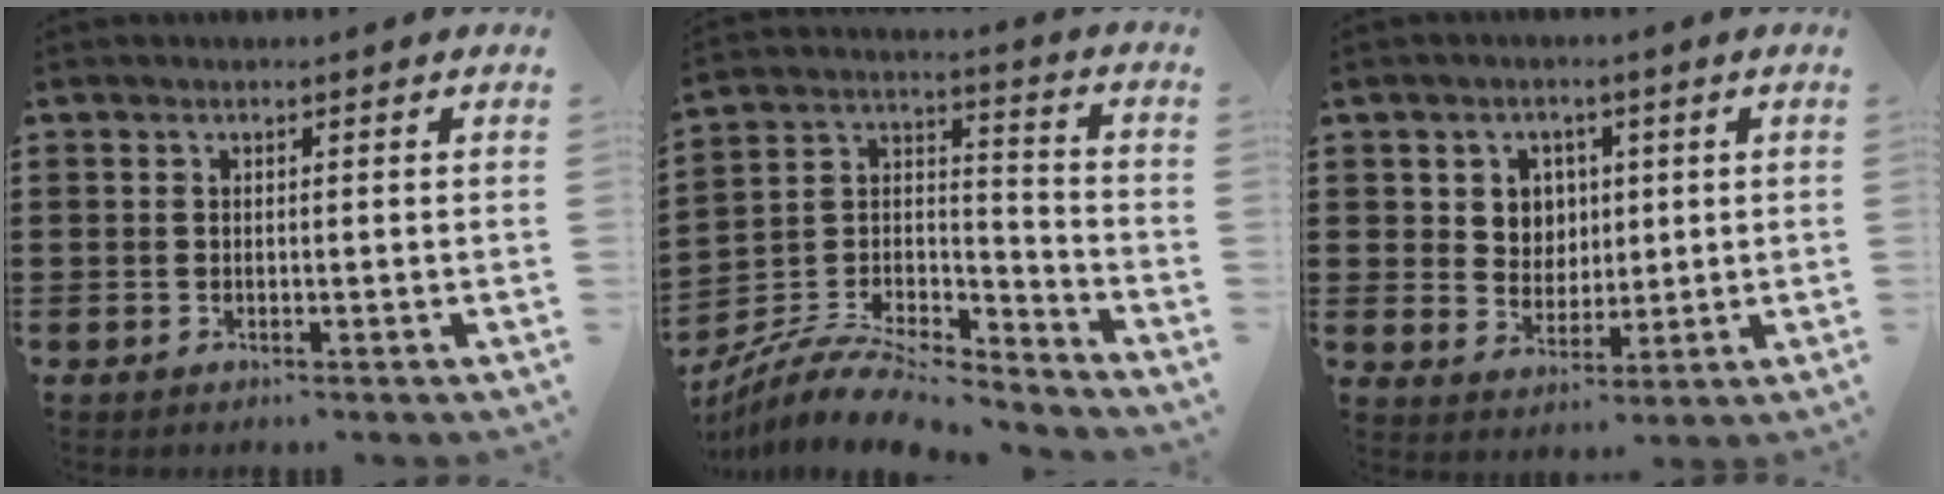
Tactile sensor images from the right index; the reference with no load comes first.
{"total": 8.0, "force": [-7.3, 2.0, 2.7], "torque": [-0.059, 0.003, -0.145]}
{"total": 4.9, "force": [1.6, 4.5, 1.2], "torque": [-0.037, 0.013, 0.025]}